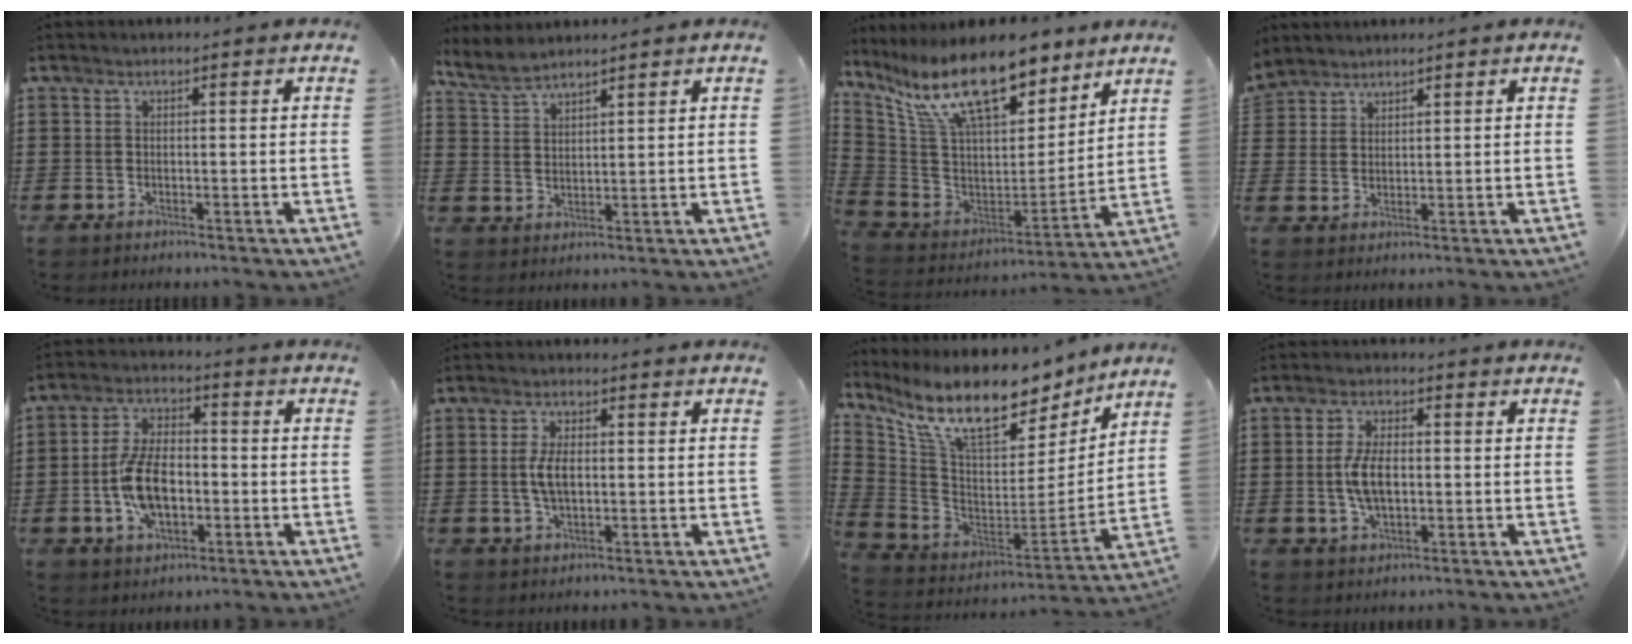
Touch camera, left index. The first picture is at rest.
{"total": 4.1, "force": [3.8, 1.0, 1.3], "torque": [-0.040, -0.008, 0.070]}
{"total": 16.4, "force": [11.6, 5.3, 10.4], "torque": [-0.241, -0.069, 0.203]}
{"total": 3.1, "force": [2.7, 1.4, -0.4], "torque": [-0.005, 0.001, 0.054]}
{"total": 9.4, "force": [-1.9, 5.1, 7.6], "torque": [-0.173, 0.006, -0.040]}
{"total": 4.3, "force": [0.2, 2.0, 3.8], "torque": [-0.092, 0.000, -0.003]}
{"total": 13.4, "force": [9.4, 4.5, 8.4], "torque": [-0.181, -0.059, 0.163]}
{"total": 5.9, "force": [-0.1, 2.9, 5.2], "torque": [-0.119, 0.001, -0.008]}